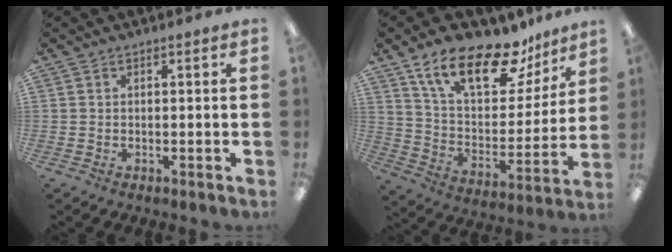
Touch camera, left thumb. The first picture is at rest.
{"total": 20.9, "force": [13.9, 9.1, 12.6], "torque": [-0.213, -0.078, 0.241]}